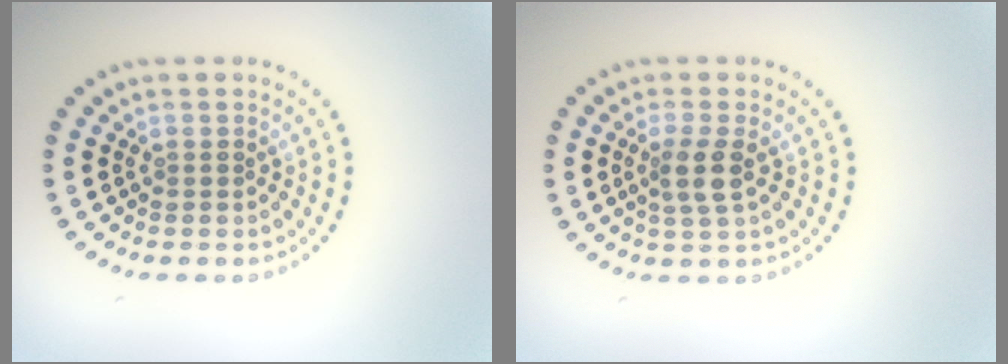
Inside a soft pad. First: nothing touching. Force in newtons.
{"total": 2.2, "press": 1.9, "slide": 1.2}